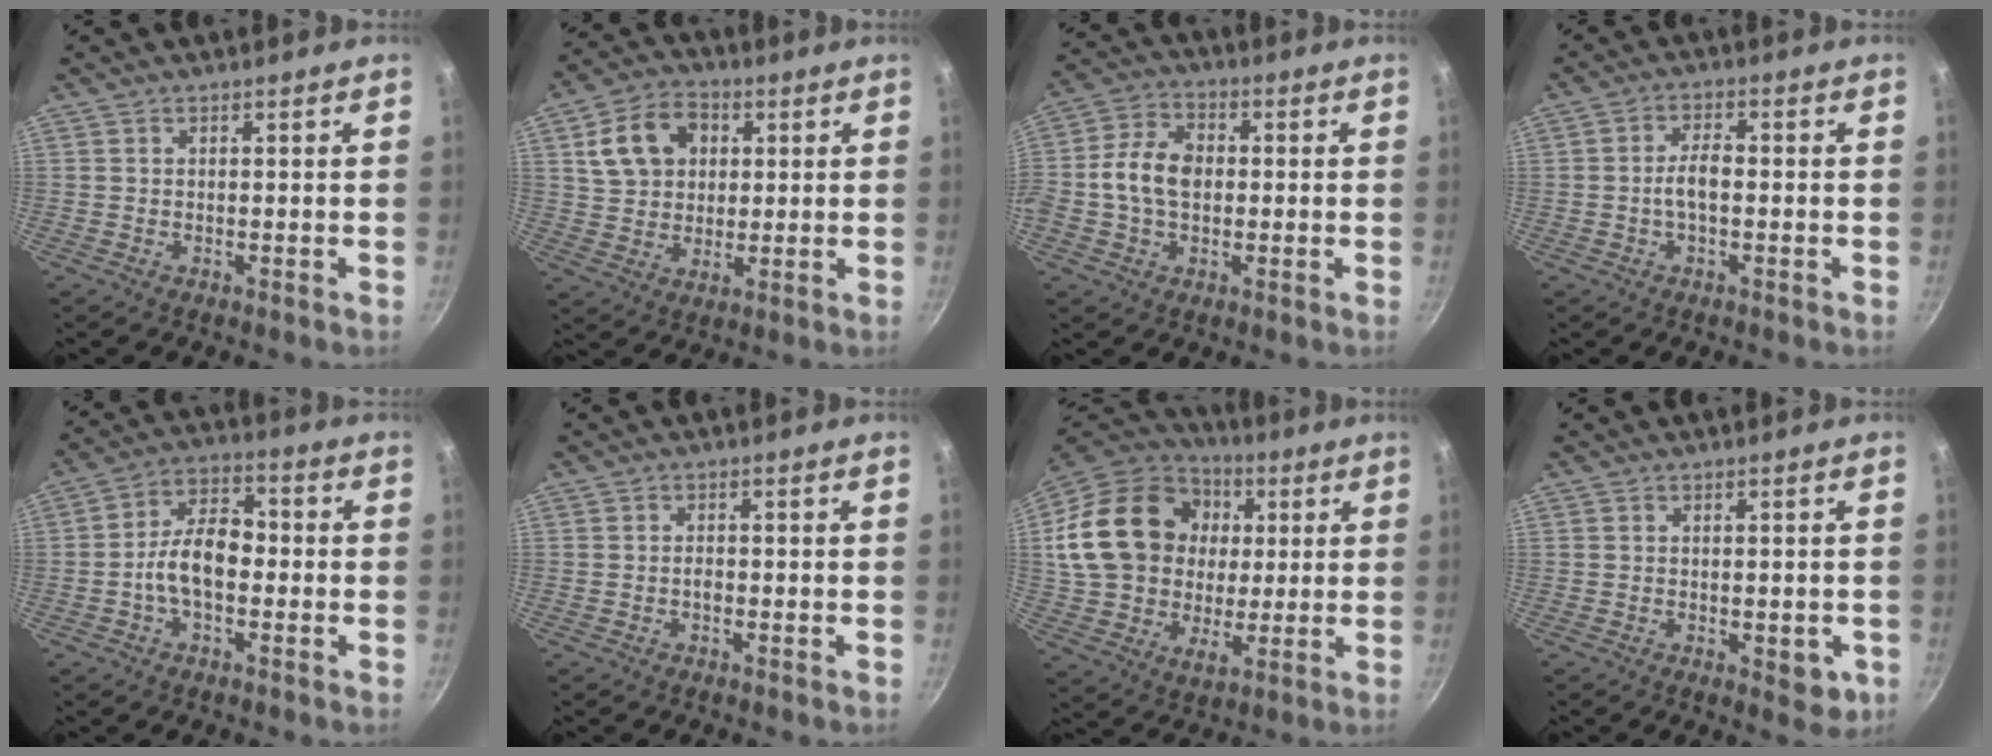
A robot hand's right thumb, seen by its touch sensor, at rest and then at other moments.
{"total": 12.1, "force": [3.5, 9.2, 7.0], "torque": [-0.104, 0.008, 0.056]}
{"total": 10.2, "force": [-0.2, 7.2, 7.1], "torque": [-0.117, 0.022, -0.019]}
{"total": 4.4, "force": [-0.7, 2.0, 3.8], "torque": [-0.071, 0.020, -0.016]}
{"total": 10.2, "force": [-1.6, 6.1, 7.9], "torque": [-0.114, 0.040, -0.041]}
{"total": 1.2, "force": [-0.4, 0.8, 0.8], "torque": [-0.011, 0.006, -0.008]}
{"total": 24.9, "force": [4.7, 18.9, 15.5], "torque": [-0.258, 0.012, 0.079]}
{"total": 5.1, "force": [-1.4, 2.5, 4.2], "torque": [-0.045, -0.005, -0.014]}